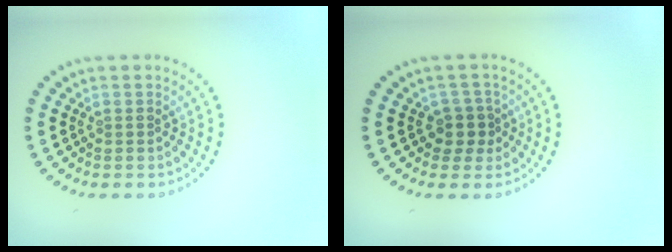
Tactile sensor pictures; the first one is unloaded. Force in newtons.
{"total": 2.0, "press": 1.6, "slide": 1.1}